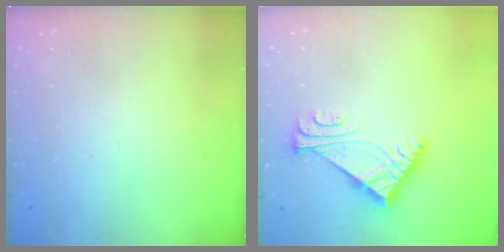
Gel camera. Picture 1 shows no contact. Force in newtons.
{"total": 7.9, "press": 7.7, "slide": 1.5}